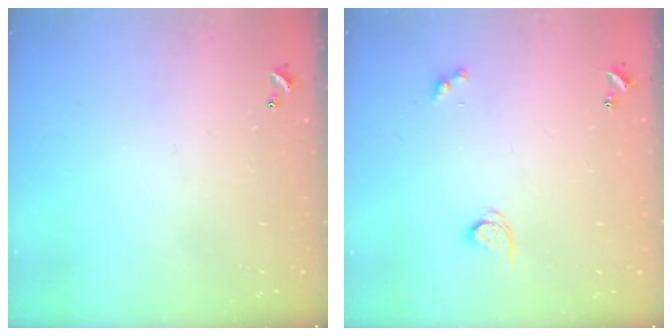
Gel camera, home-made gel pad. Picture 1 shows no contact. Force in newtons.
{"total": 2.8, "press": 2.8, "slide": 0.3}